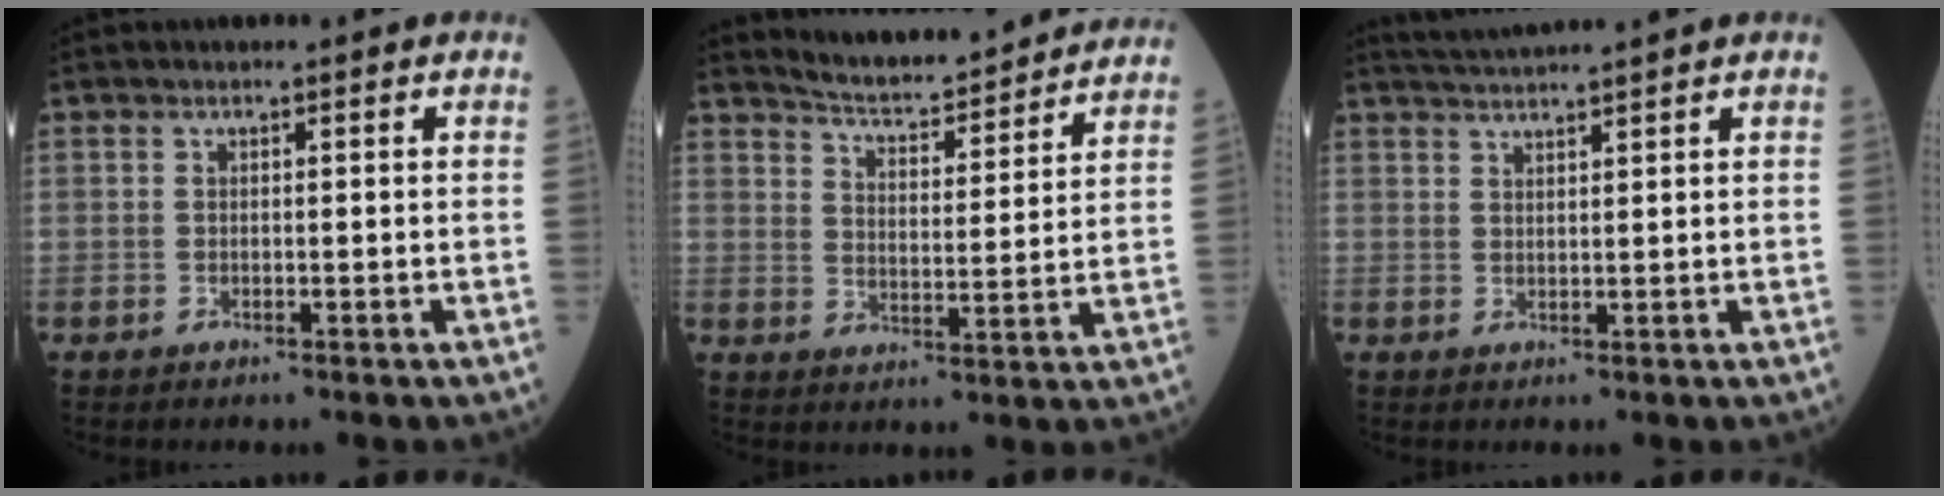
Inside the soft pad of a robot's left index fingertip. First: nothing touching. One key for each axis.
{"total": 13.7, "fx": 13.1, "fy": 1.2, "fz": 3.9, "tx": -0.061, "ty": 0.003, "tz": 0.184}
{"total": 4.6, "fx": 4.2, "fy": -1.4, "fz": 1.3, "tx": -0.020, "ty": 0.021, "tz": 0.075}